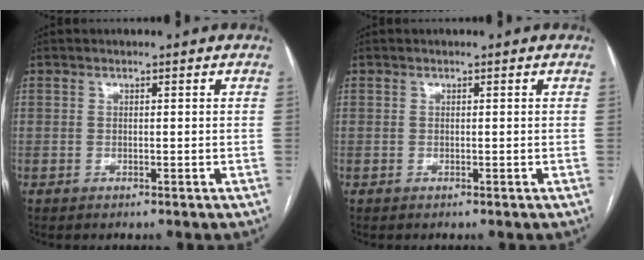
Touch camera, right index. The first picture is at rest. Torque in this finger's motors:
{"motor_torque": [0.00, 0.00, 0.00, 0.00]}